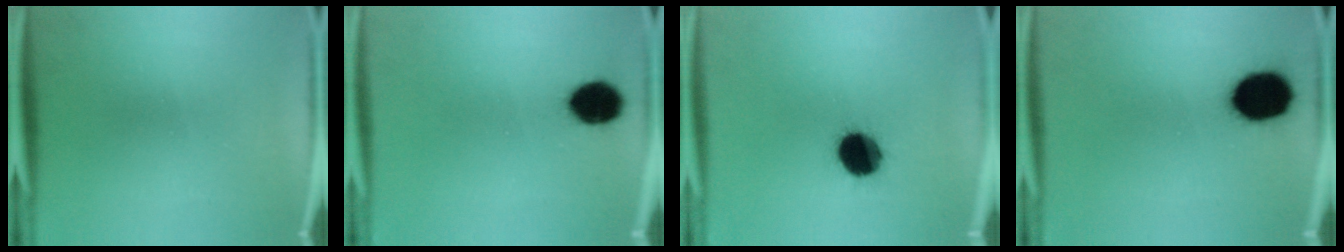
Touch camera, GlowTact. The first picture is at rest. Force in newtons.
{"total": 8.8}
{"total": 11.6}
{"total": 14.4}